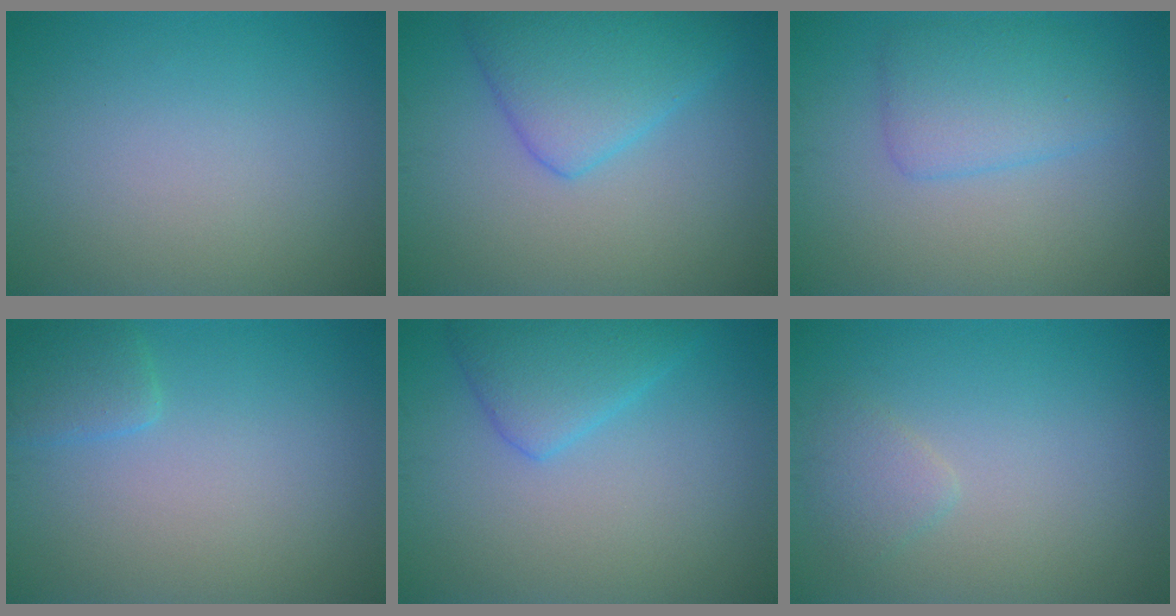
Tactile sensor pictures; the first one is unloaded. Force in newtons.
{"total": 5.0, "press": 5.0, "slide": 0.4}
{"total": 3.7, "press": 3.7, "slide": 0.2}
{"total": 1.8, "press": 1.8, "slide": 0.2}
{"total": 3.6, "press": 3.6, "slide": 0.3}
{"total": 1.5, "press": 1.5, "slide": 0.1}